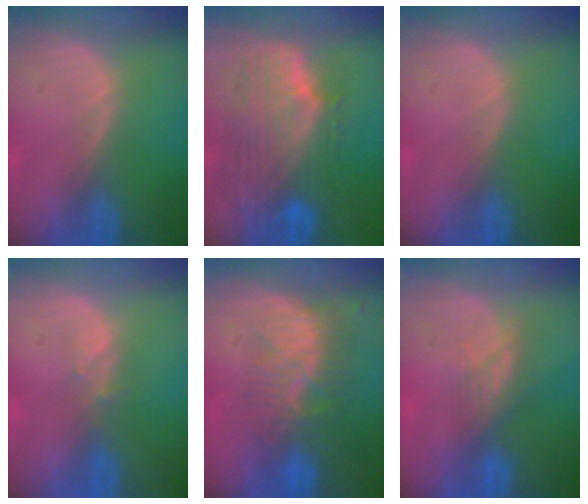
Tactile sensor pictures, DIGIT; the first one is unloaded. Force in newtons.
{"total": 10.0, "press": 8.9, "slide": 4.5}
{"total": 0.0}
{"total": 0.8, "press": 0.8, "slide": 0.3}
{"total": 8.5, "press": 7.7, "slide": 3.5}
{"total": 3.3, "press": 3.0, "slide": 1.5}